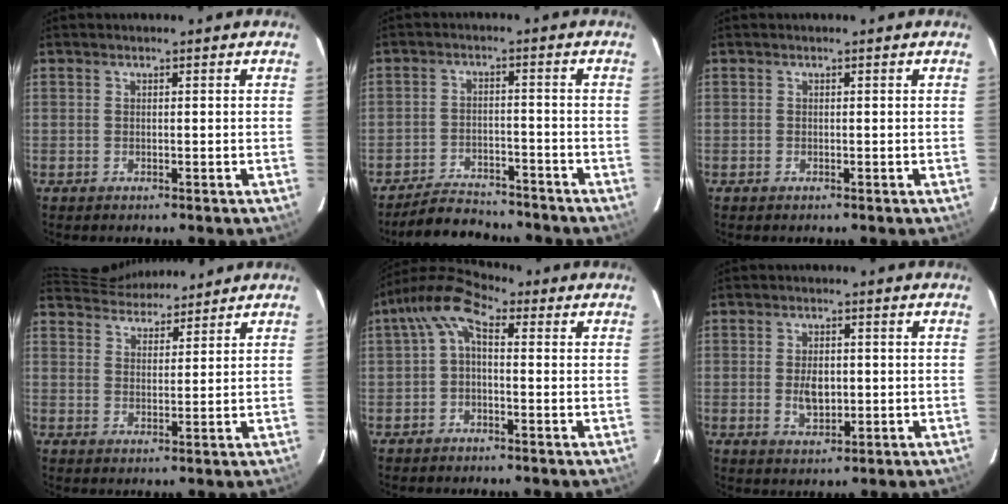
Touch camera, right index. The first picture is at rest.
{"total": 8.6, "force": [-8.2, 2.2, 1.5], "torque": [-0.055, 0.003, -0.117]}
{"total": 0.0}
{"total": 9.9, "force": [9.7, 1.7, 1.5], "torque": [-0.030, 0.020, 0.153]}
{"total": 5.4, "force": [0.9, 2.7, 4.5], "torque": [-0.093, 0.024, 0.011]}
{"total": 5.0, "force": [-0.4, 3.0, 4.0], "torque": [-0.072, -0.003, -0.001]}